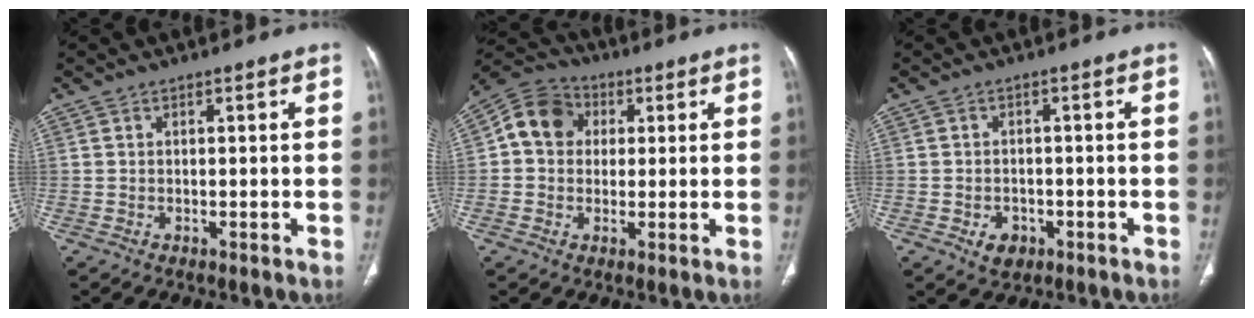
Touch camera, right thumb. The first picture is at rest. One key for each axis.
{"total": 9.5, "fx": 1.6, "fy": 8.1, "fz": 4.6, "tx": -0.064, "ty": 0.017, "tz": 0.015}
{"total": 3.6, "fx": -1.5, "fy": 2.8, "fz": 1.8, "tx": -0.019, "ty": 0.008, "tz": -0.015}